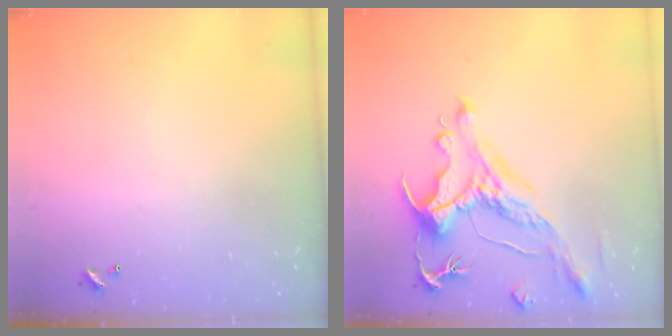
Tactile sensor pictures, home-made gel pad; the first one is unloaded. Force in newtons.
{"total": 1.7, "press": 0.9, "slide": 1.4}